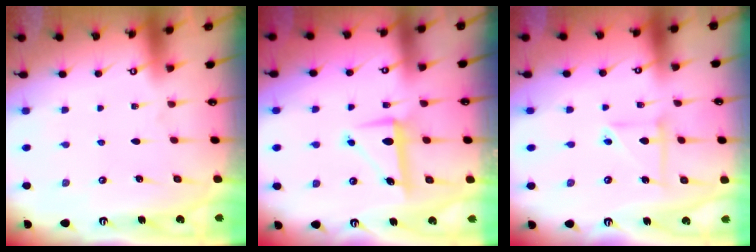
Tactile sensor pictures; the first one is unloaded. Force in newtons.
{"total": 7.2, "press": 7.1, "slide": 1.0}
{"total": 6.1, "press": 6.1, "slide": 0.4}